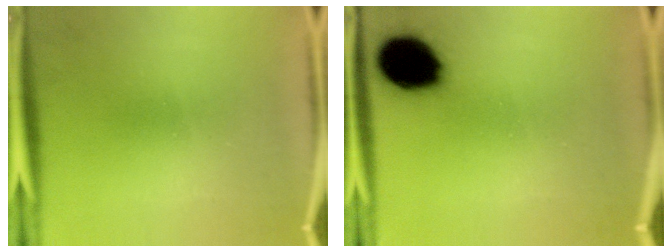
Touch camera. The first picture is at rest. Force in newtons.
{"total": 14.1}